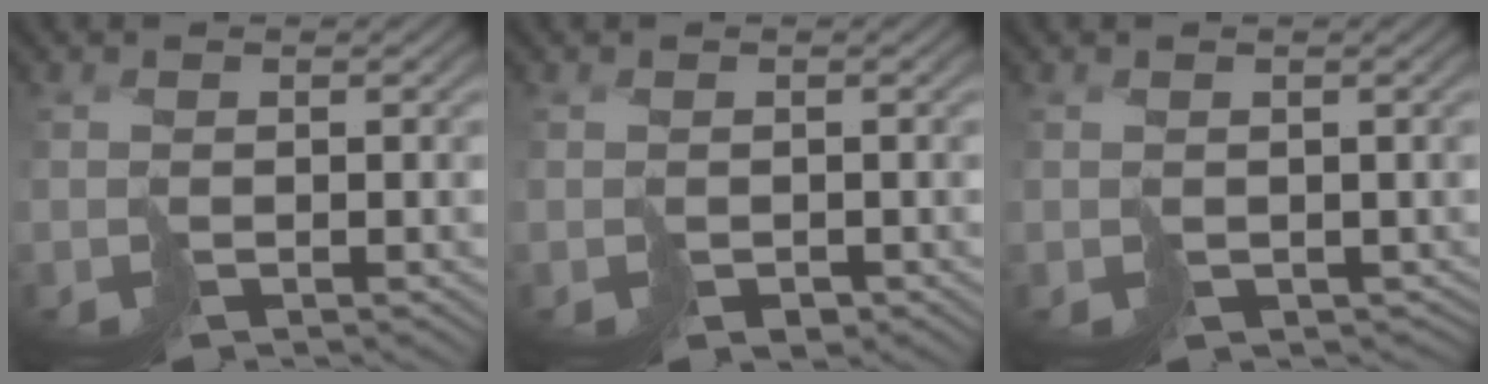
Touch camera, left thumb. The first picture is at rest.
{"total": 1.0, "force": [-0.4, 0.7, 0.5], "torque": [-0.011, -0.007, -0.007]}
{"total": 1.4, "force": [0.2, 1.3, 0.6], "torque": [-0.020, -0.008, 0.005]}